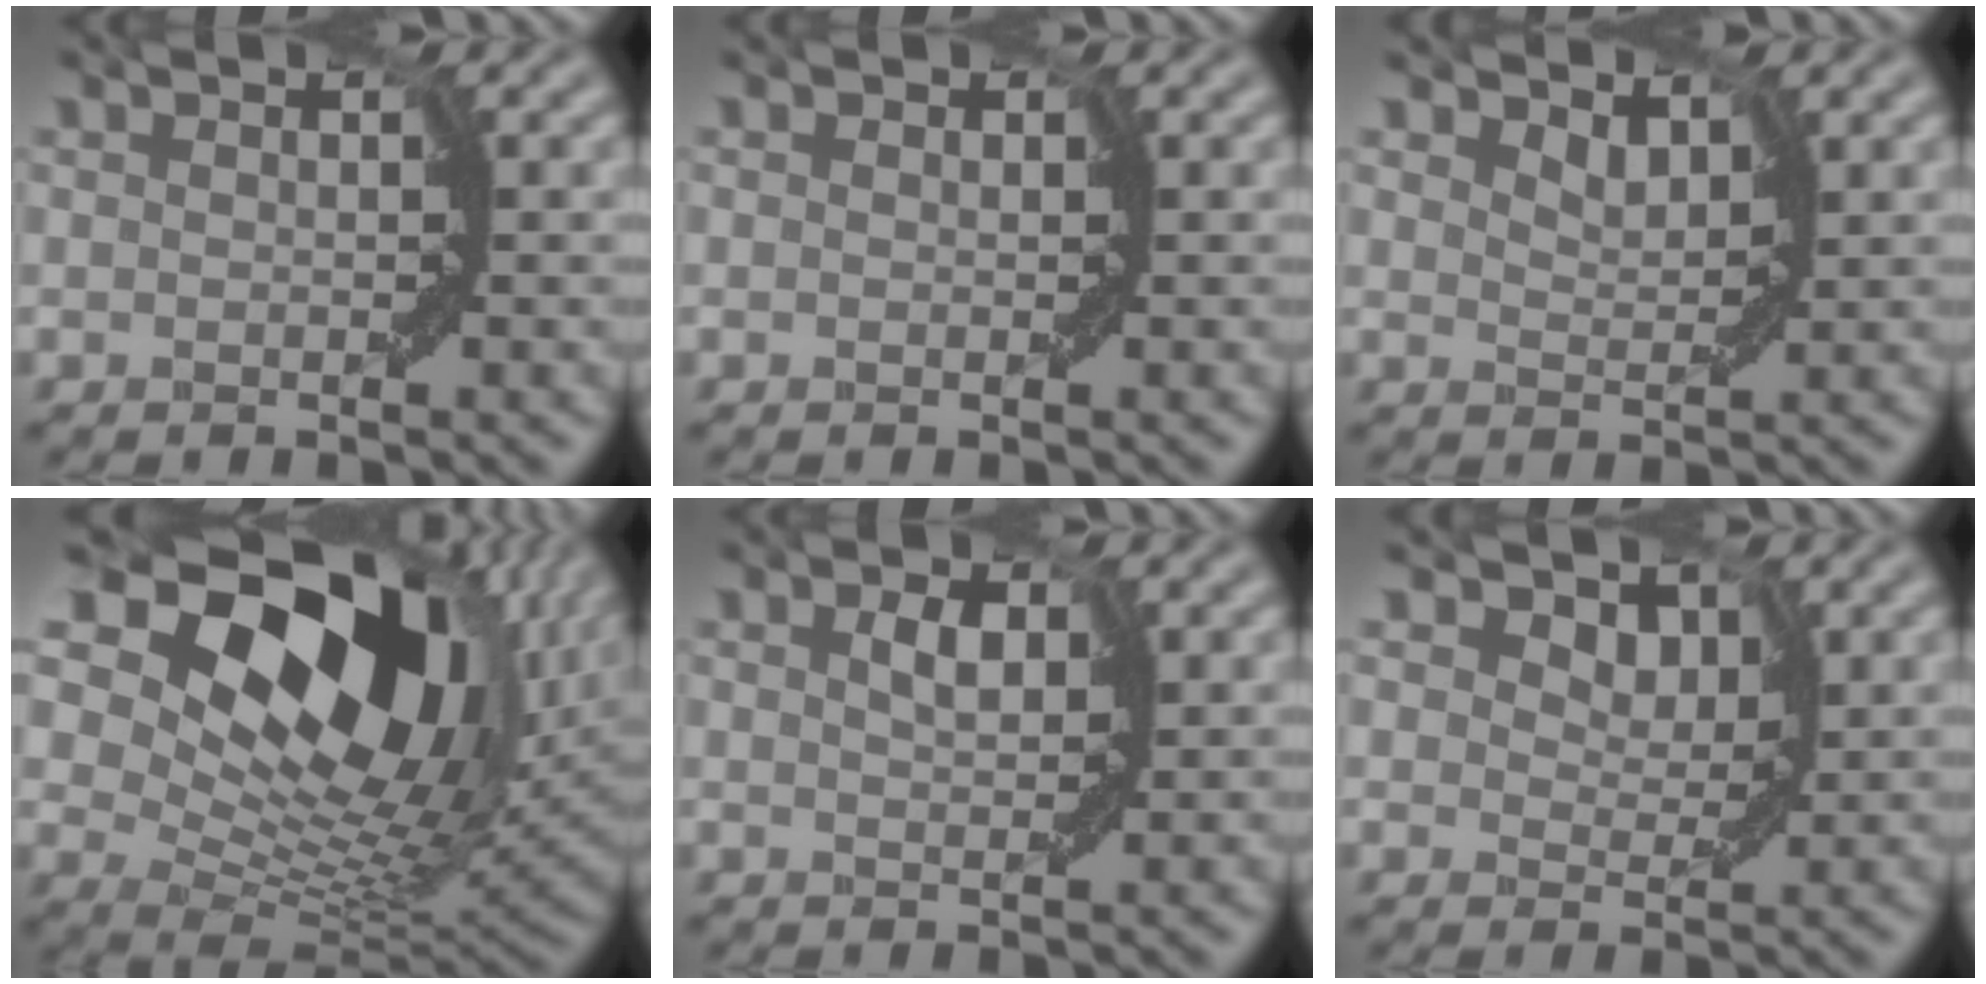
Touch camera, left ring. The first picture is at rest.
{"total": 0.0}
{"total": 1.5, "force": [1.4, 0.6, 0.2], "torque": [-0.010, -0.004, 0.026]}
{"total": 17.5, "force": [8.4, 10.2, 11.5], "torque": [-0.201, 0.020, 0.145]}
{"total": 1.5, "force": [0.8, 0.8, 1.0], "torque": [-0.015, 0.000, 0.012]}
{"total": 5.1, "force": [2.7, 3.3, 2.8], "torque": [-0.034, 0.011, 0.010]}